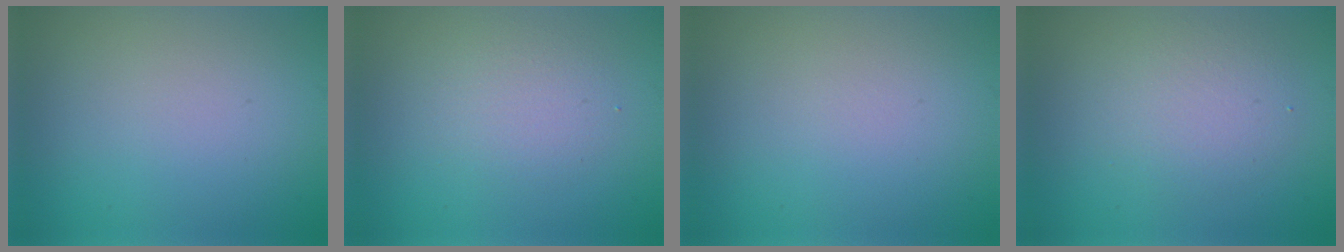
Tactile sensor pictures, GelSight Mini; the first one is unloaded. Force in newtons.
{"total": 2.4, "press": 2.4, "slide": 0.0}
{"total": 0.0}
{"total": 2.9, "press": 2.9, "slide": 0.2}